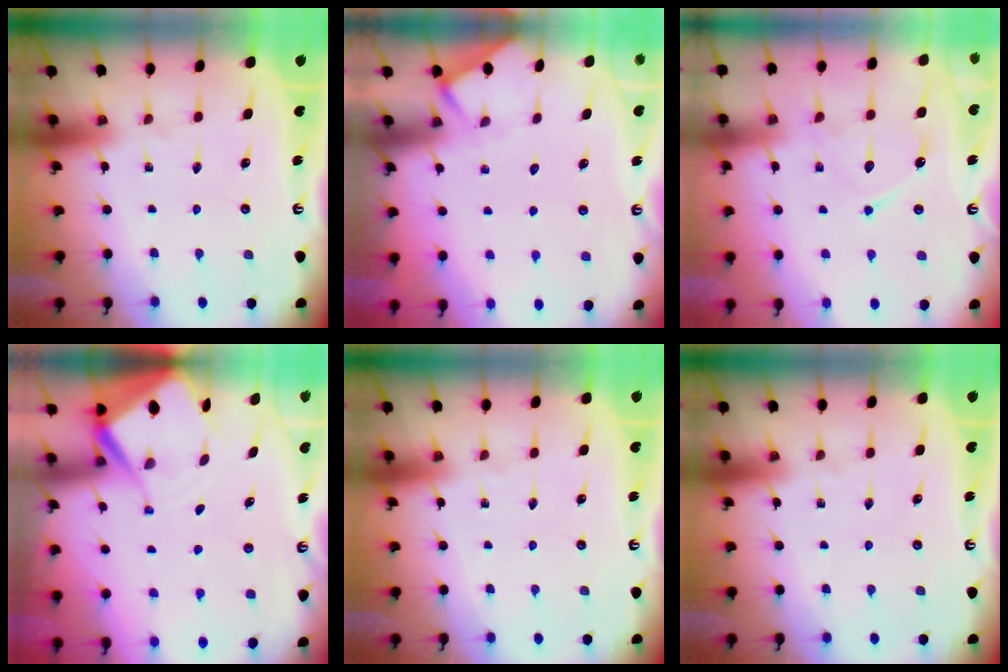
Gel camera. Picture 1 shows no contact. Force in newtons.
{"total": 4.1, "press": 4.0, "slide": 0.5}
{"total": 11.3, "press": 11.2, "slide": 1.0}
{"total": 7.4, "press": 7.4, "slide": 0.7}
{"total": 0.0}
{"total": 0.0}